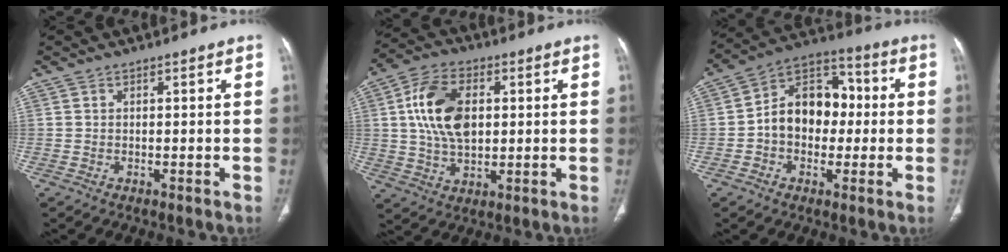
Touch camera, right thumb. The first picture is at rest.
{"total": 13.4, "force": [2.3, 8.2, 10.3], "torque": [-0.184, 0.004, 0.040]}
{"total": 14.0, "force": [-0.4, 10.3, 9.5], "torque": [-0.111, 0.040, -0.016]}